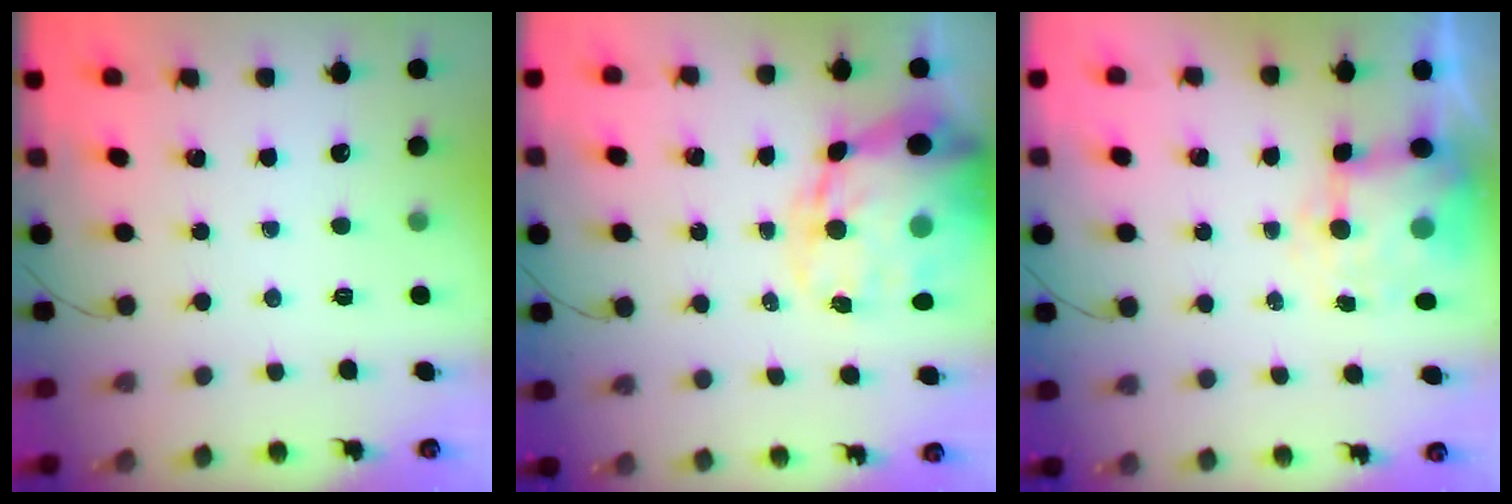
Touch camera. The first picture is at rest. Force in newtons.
{"total": 22.2, "press": 21.4, "slide": 5.9}
{"total": 7.1, "press": 6.9, "slide": 1.3}